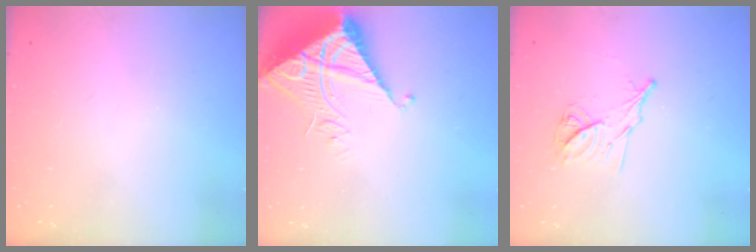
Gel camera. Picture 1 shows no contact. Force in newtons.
{"total": 9.8, "press": 9.8, "slide": 1.0}
{"total": 10.0, "press": 10.0, "slide": 0.1}